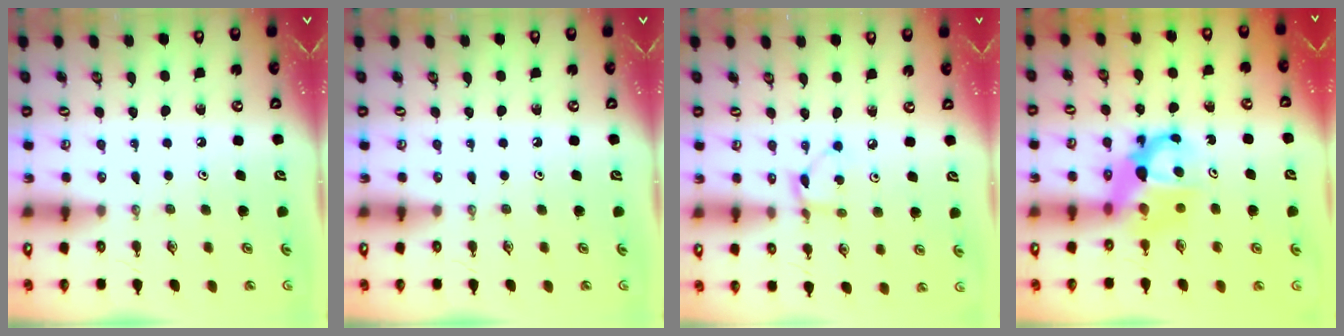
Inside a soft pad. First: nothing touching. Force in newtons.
{"total": 0.0}
{"total": 2.6, "press": 2.6, "slide": 0.1}
{"total": 6.8, "press": 6.7, "slide": 0.4}